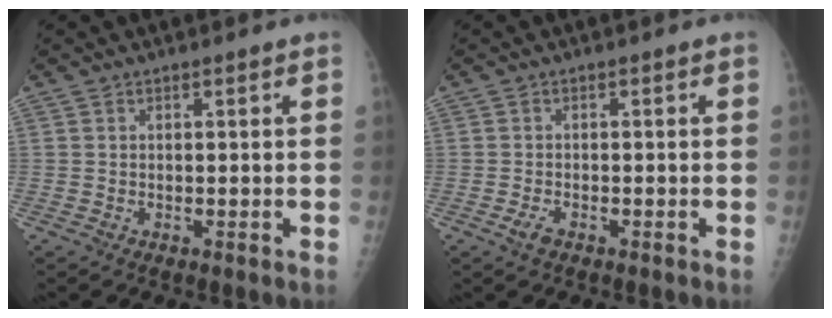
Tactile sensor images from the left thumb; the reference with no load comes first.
{"total": 1.8, "force": [-1.2, 0.8, 1.1], "torque": [-0.026, 0.002, -0.023]}